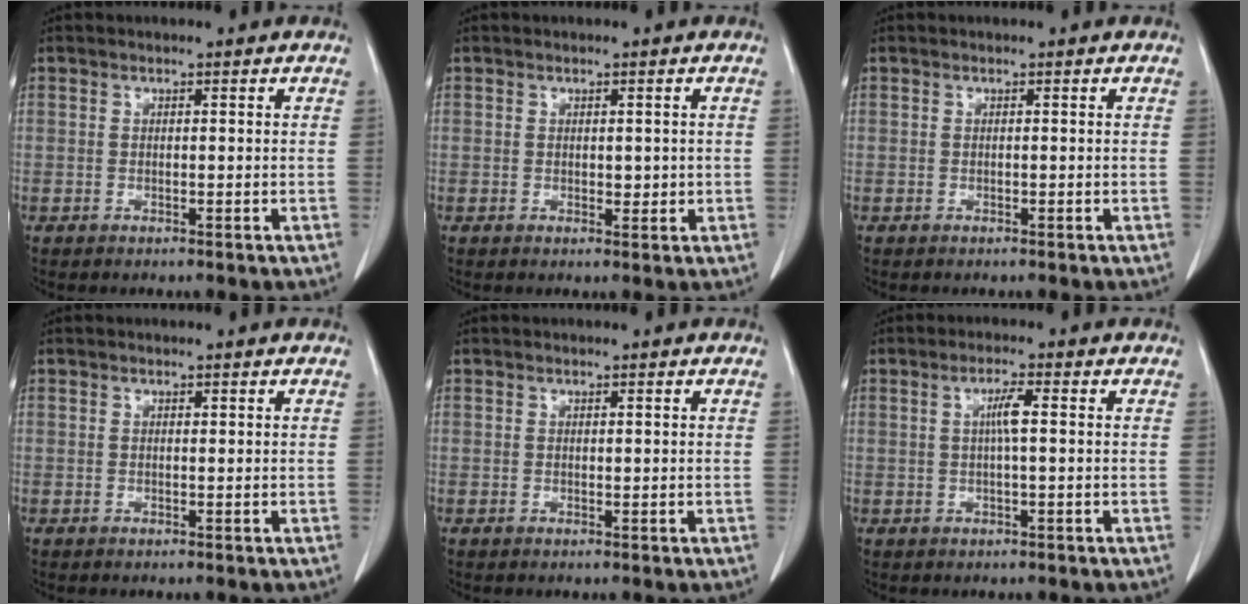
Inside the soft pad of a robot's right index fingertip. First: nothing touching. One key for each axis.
{"total": 1.7, "fx": 0.3, "fy": 1.1, "fz": 1.3, "tx": -0.012, "ty": -0.001, "tz": 0.009}
{"total": 0.0}
{"total": 0.0}
{"total": 0.0}
{"total": 2.9, "fx": 0.4, "fy": 0.3, "fz": 2.9, "tx": -0.056, "ty": 0.003, "tz": 0.006}